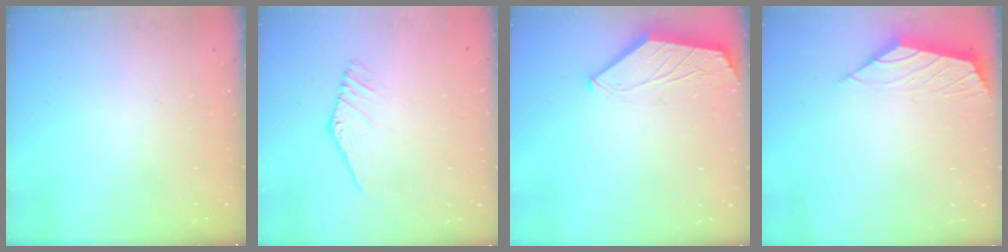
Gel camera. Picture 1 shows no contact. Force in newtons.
{"total": 3.6, "press": 3.6, "slide": 0.1}
{"total": 1.6, "press": 1.6, "slide": 0.3}
{"total": 2.0, "press": 2.0, "slide": 0.5}